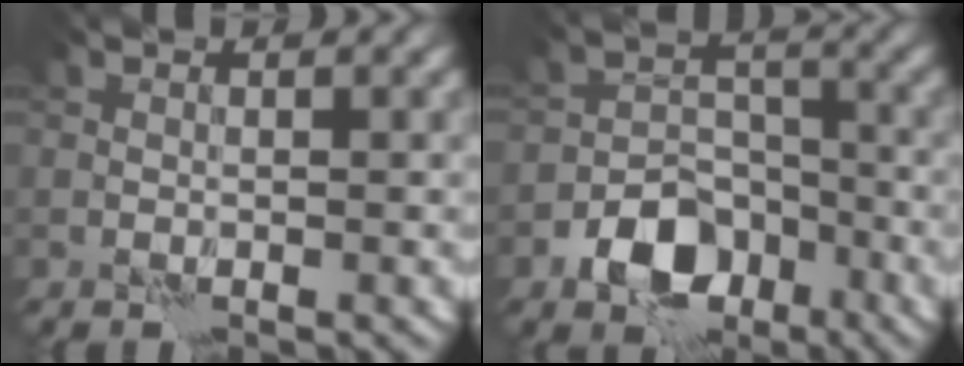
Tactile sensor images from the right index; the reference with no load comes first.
{"total": 6.2, "force": [-3.4, 4.1, 3.2], "torque": [-0.046, -0.005, -0.062]}